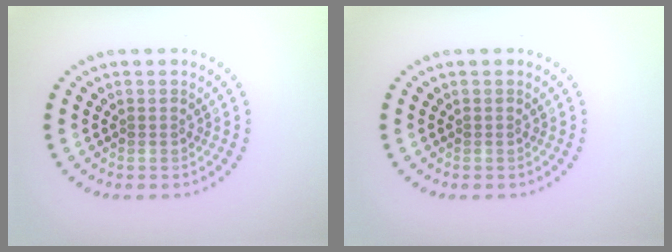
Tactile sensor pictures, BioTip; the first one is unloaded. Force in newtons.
{"total": 0.0}